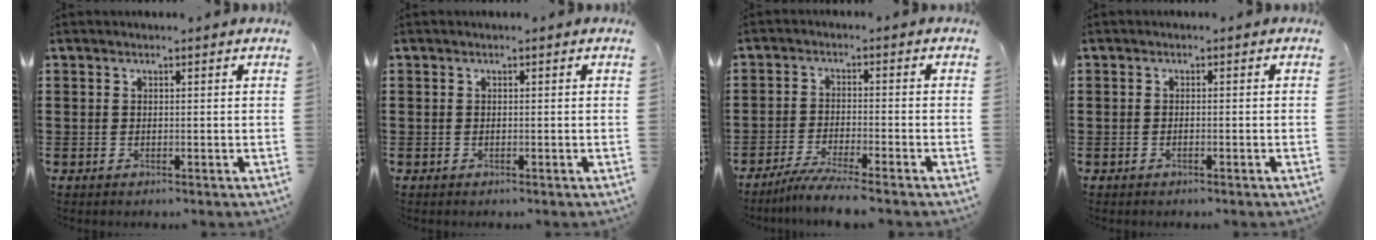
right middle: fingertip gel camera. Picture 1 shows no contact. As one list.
[{"total": 0.0}, {"total": 4.2, "force": [-3.8, -0.3, 1.8], "torque": [-0.036, -0.011, -0.073]}, {"total": 0.5, "force": [-0.3, 0.1, 0.4], "torque": [-0.008, -0.002, -0.006]}]